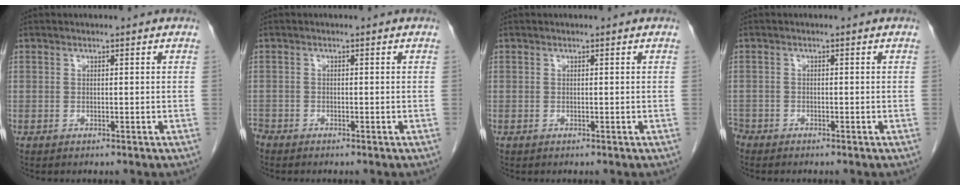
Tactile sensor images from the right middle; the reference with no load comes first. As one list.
[{"total": 1.5, "force": [-1.5, 0.4, 0.1], "torque": [-0.002, -0.003, -0.026]}, {"total": 0.0}, {"total": 2.1, "force": [-1.9, 0.8, 0.1], "torque": [-0.003, -0.001, -0.035]}]